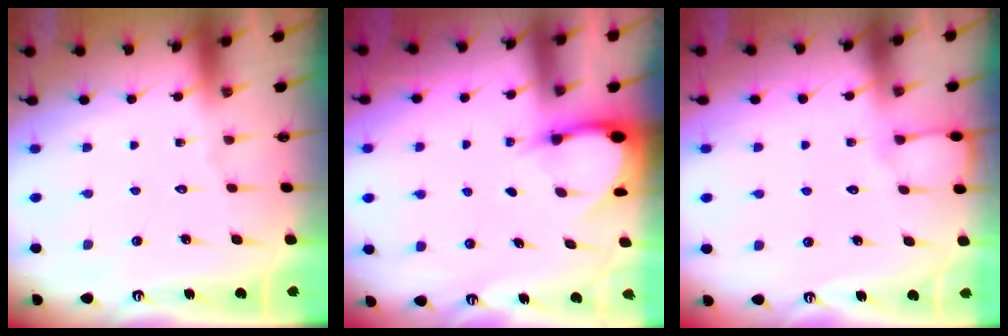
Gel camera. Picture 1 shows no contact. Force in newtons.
{"total": 3.5, "press": 3.5, "slide": 0.2}
{"total": 2.9, "press": 2.9, "slide": 0.5}